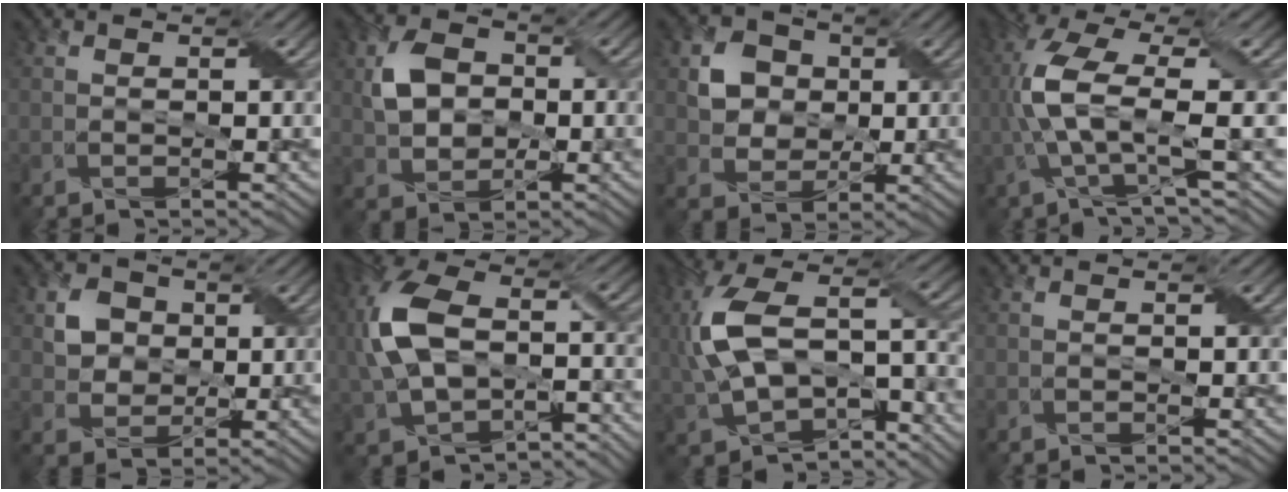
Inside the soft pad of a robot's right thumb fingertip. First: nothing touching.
{"total": 5.8, "force": [0.6, 4.6, 3.5], "torque": [-0.077, 0.004, 0.011]}
{"total": 5.4, "force": [1.3, 4.9, 1.7], "torque": [-0.049, 0.003, 0.014]}
{"total": 8.3, "force": [0.1, 2.3, 7.9], "torque": [-0.173, 0.014, -0.006]}
{"total": 4.1, "force": [1.1, 3.8, 1.1], "torque": [-0.030, 0.002, 0.016]}
{"total": 13.6, "force": [-1.5, 8.4, 10.6], "torque": [-0.244, -0.005, -0.029]}
{"total": 14.3, "force": [-1.9, 8.1, 11.7], "torque": [-0.251, -0.003, -0.036]}
{"total": 0.0}